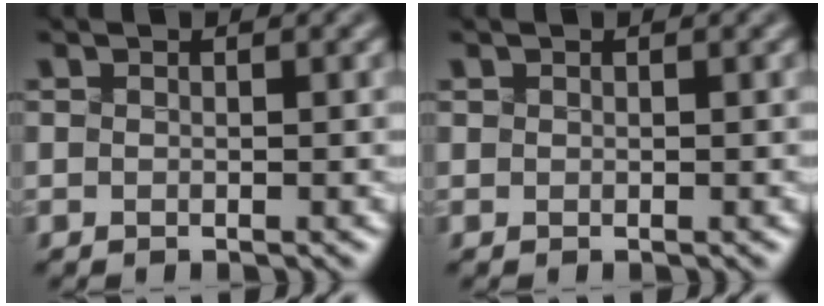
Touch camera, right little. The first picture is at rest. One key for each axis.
{"total": 0.5, "fx": 0.3, "fy": 0.4, "fz": 0.2, "tx": -0.010, "ty": 0.006, "tz": 0.010}